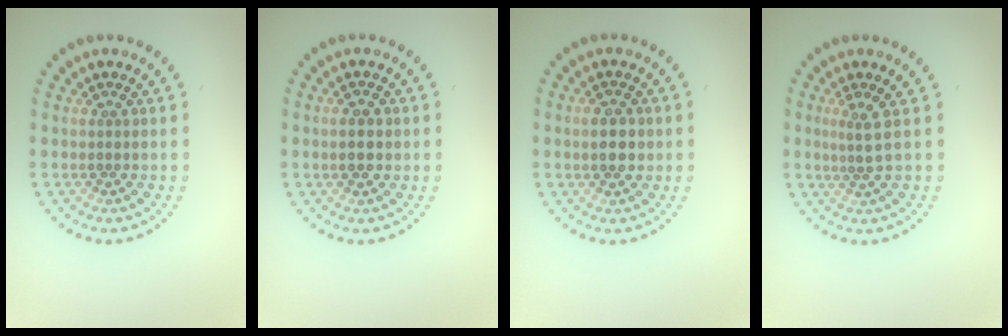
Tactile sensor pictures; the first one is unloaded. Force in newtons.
{"total": 2.4, "press": 2.4, "slide": 0.1}
{"total": 2.8, "press": 2.8, "slide": 0.0}
{"total": 1.7, "press": 1.1, "slide": 1.3}